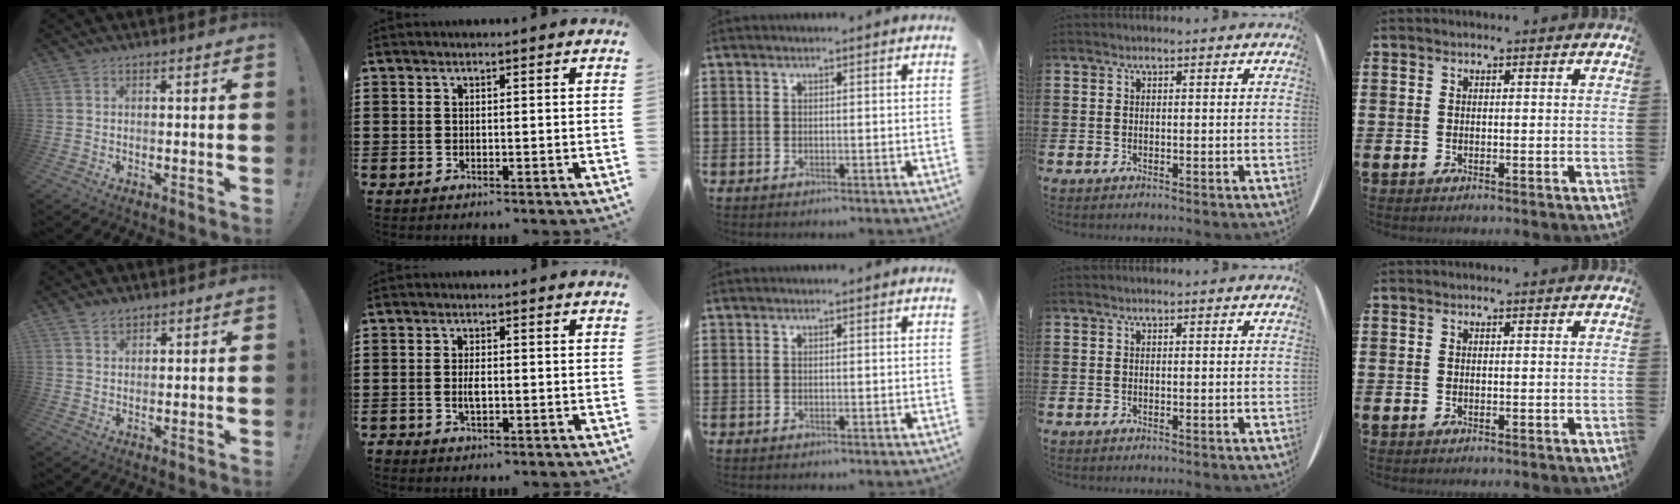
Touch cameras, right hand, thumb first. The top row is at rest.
{"thumb": {"total": 2.1, "force": [1.7, 1.1, 0.5], "torque": [0.001, -0.013, 0.030]}, "index": {"total": 2.0, "force": [-0.5, 0.9, 1.6], "torque": [-0.032, 0.001, -0.009]}}